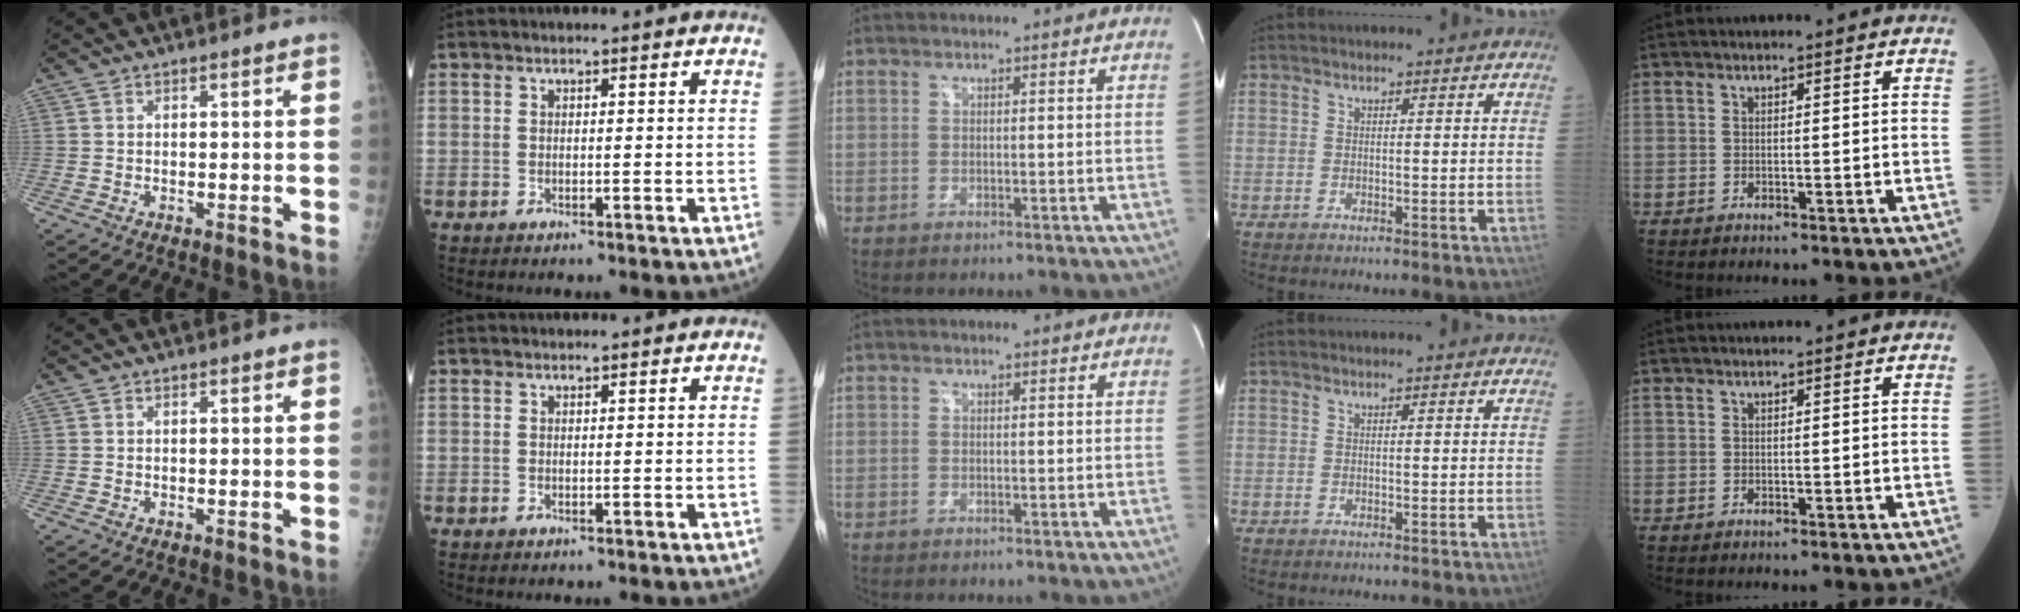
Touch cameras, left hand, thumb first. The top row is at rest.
{}